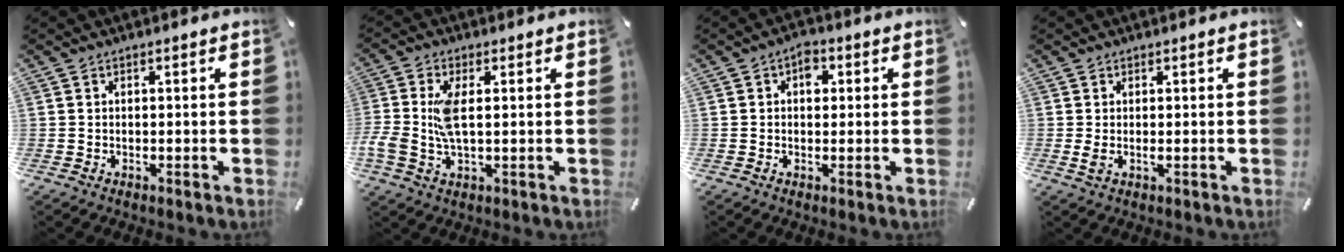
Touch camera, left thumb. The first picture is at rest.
{"total": 7.6, "force": [0.4, 3.5, 6.7], "torque": [-0.151, -0.003, 0.004]}
{"total": 3.6, "force": [0.8, 2.5, 2.5], "torque": [-0.019, -0.004, 0.004]}
{"total": 1.8, "force": [0.1, 0.6, 1.7], "torque": [-0.032, -0.007, -0.003]}